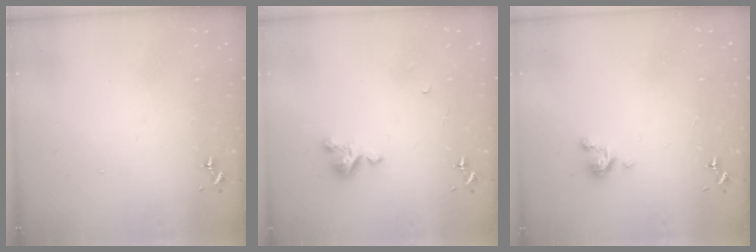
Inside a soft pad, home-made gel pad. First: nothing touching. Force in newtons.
{"total": 5.8, "press": 5.7, "slide": 0.4}
{"total": 3.0, "press": 3.0, "slide": 0.3}